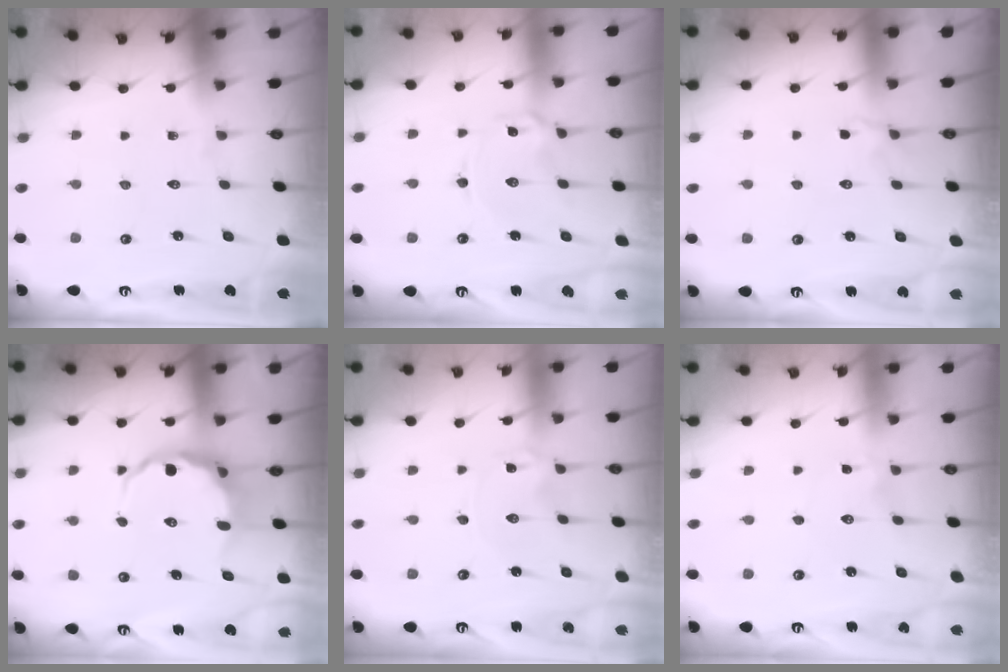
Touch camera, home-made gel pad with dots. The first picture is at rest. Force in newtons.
{"total": 2.3, "press": 2.3, "slide": 0.3}
{"total": 2.1, "press": 1.3, "slide": 1.6}
{"total": 7.8, "press": 7.6, "slide": 1.8}
{"total": 0.0}
{"total": 1.8, "press": 1.7, "slide": 0.2}